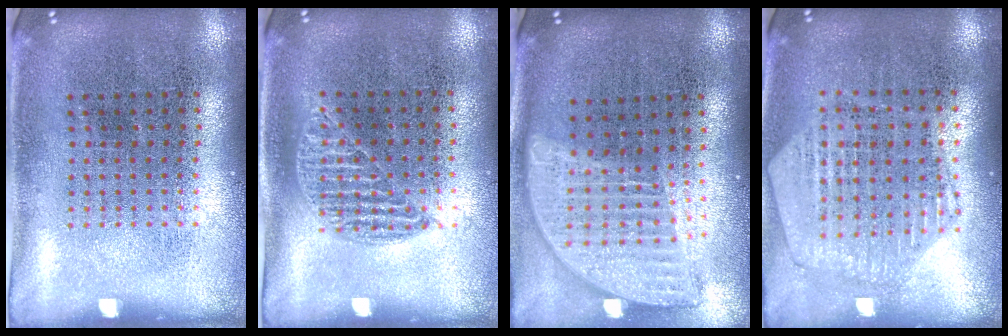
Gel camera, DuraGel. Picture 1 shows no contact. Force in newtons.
{"total": 0.8, "press": 0.8, "slide": 0.4}
{"total": 2.0, "press": 1.6, "slide": 1.2}
{"total": 1.1, "press": 1.1, "slide": 0.2}